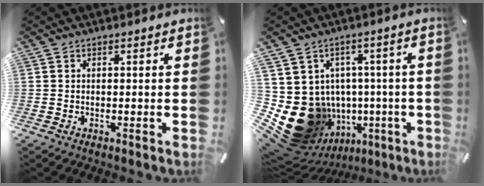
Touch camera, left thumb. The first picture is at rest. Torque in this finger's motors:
{"motor_torque": [2.10, 1.93, 1.15, -0.24, 0.36]}